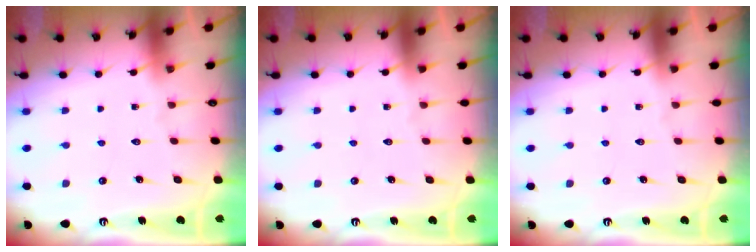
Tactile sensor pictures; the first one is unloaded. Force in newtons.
{"total": 0.0}
{"total": 0.0}